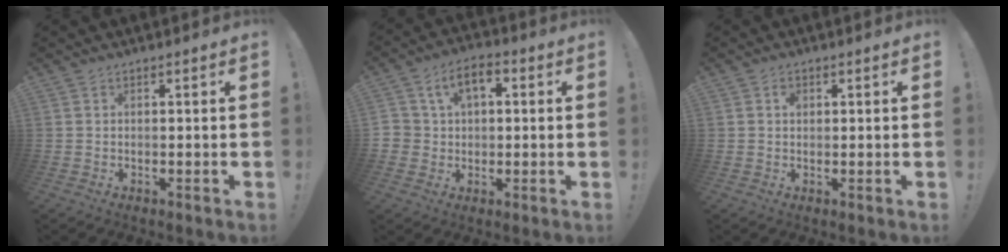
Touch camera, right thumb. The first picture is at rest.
{"total": 8.2, "force": [2.5, 6.1, 4.8], "torque": [-0.085, 0.006, 0.051]}
{"total": 1.8, "force": [0.5, 1.5, 0.9], "torque": [-0.010, 0.002, 0.006]}